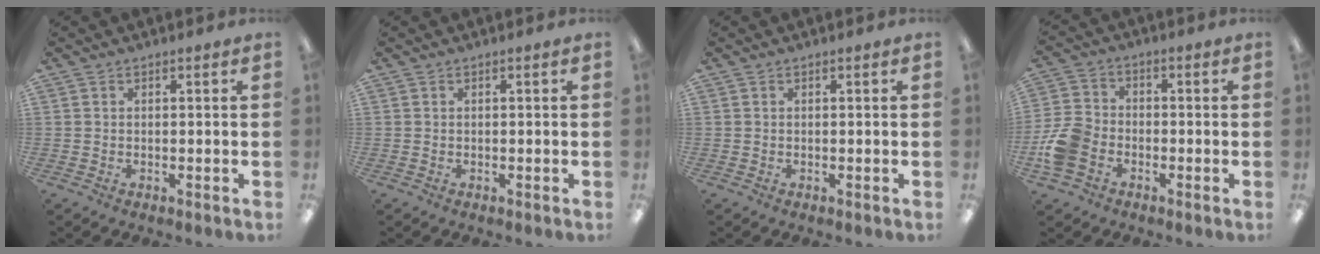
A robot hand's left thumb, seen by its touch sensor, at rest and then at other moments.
{"total": 0.0}
{"total": 0.0}
{"total": 9.1, "force": [-3.5, 6.9, 4.9], "torque": [-0.107, 0.030, -0.063]}